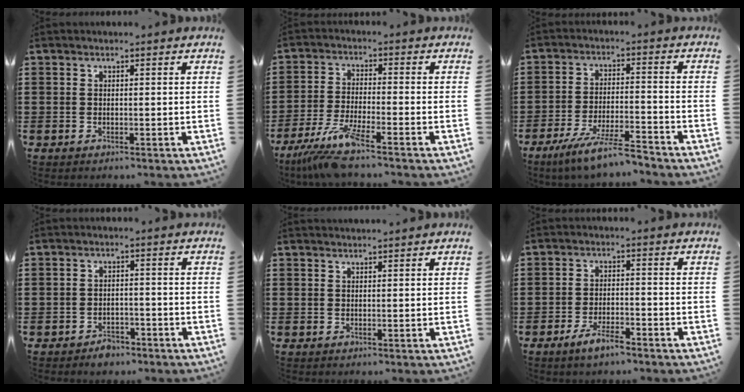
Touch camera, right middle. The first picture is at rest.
{"total": 7.2, "force": [-5.4, 0.2, 4.7], "torque": [-0.114, -0.025, -0.105]}
{"total": 7.4, "force": [-6.4, 0.1, 3.9], "torque": [-0.085, -0.012, -0.122]}
{"total": 2.5, "force": [-2.1, 1.2, 0.4], "torque": [-0.013, 0.003, -0.045]}
{"total": 0.9, "force": [0.9, -0.1, 0.0], "torque": [-0.001, -0.001, 0.018]}
{"total": 4.3, "force": [-3.0, 1.1, 2.9], "torque": [-0.061, 0.003, -0.059]}